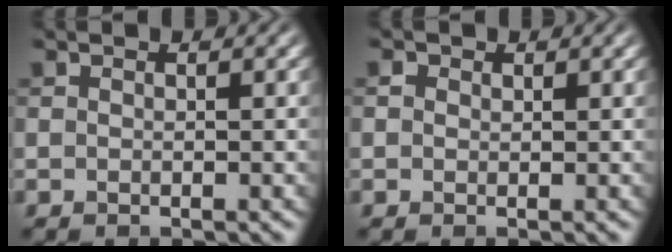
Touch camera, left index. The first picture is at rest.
{"total": 0.8, "force": [0.3, 0.7, 0.2], "torque": [-0.004, 0.002, 0.004]}